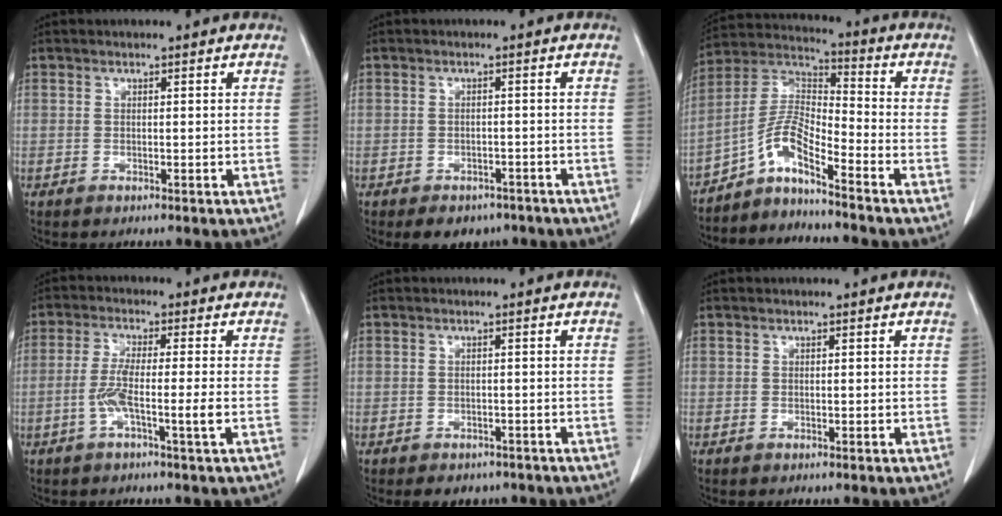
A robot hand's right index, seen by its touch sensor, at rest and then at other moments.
{"total": 5.5, "force": [-4.1, 3.3, 1.6], "torque": [-0.010, 0.008, -0.051]}
{"total": 7.8, "force": [-5.6, 0.6, 5.3], "torque": [-0.113, 0.016, -0.109]}
{"total": 5.5, "force": [-1.7, -0.3, 5.2], "torque": [-0.106, -0.003, -0.033]}
{"total": 3.6, "force": [-2.8, 2.1, 0.8], "torque": [-0.003, 0.004, -0.033]}
{"total": 0.0}